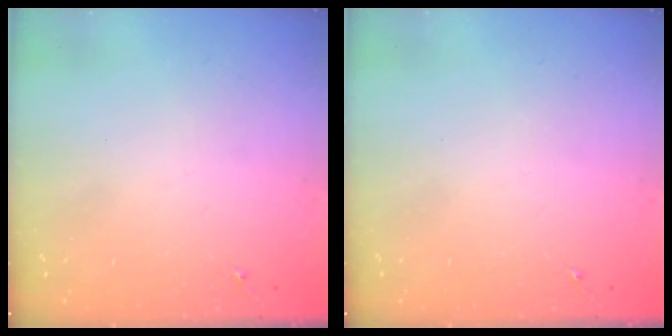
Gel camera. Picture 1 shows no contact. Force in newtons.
{"total": 0.0}